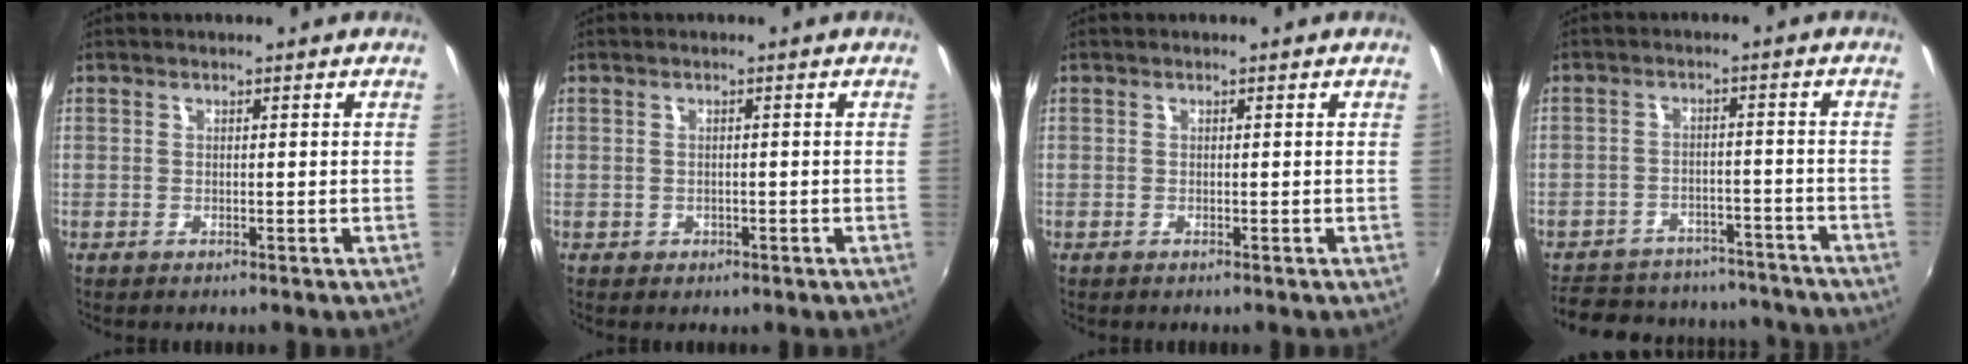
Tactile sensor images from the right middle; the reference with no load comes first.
{"total": 1.3, "force": [-0.5, 1.1, 0.4], "torque": [-0.007, -0.001, -0.003]}
{"total": 0.0}
{"total": 20.6, "force": [-17.5, 8.4, 6.9], "torque": [-0.157, 0.035, -0.218]}